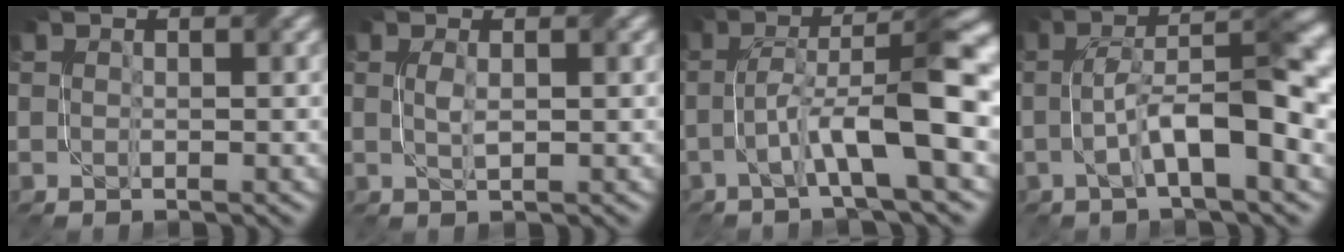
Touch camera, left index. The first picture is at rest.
{"total": 1.1, "force": [0.3, 0.2, 1.1], "torque": [-0.024, 0.002, 0.007]}
{"total": 9.0, "force": [-1.2, 1.4, 8.8], "torque": [-0.148, 0.020, -0.029]}
{"total": 8.5, "force": [-1.0, 2.1, 8.2], "torque": [-0.128, 0.019, -0.020]}